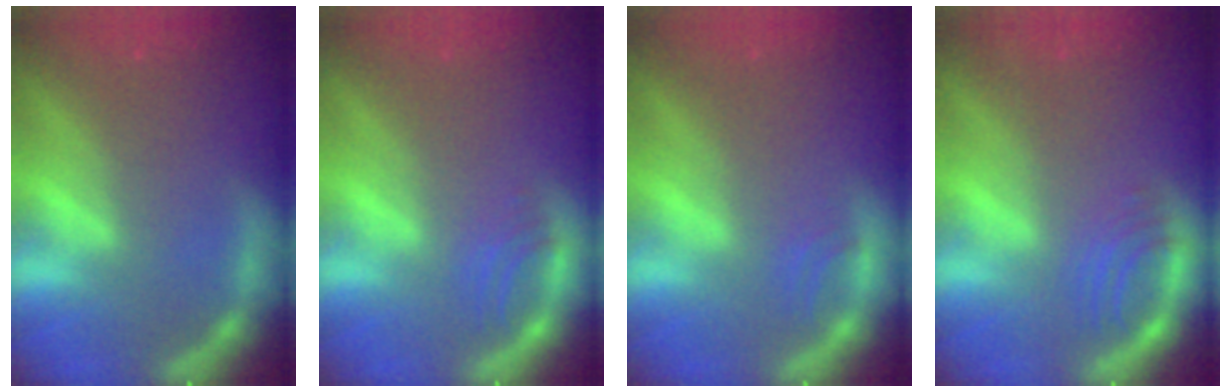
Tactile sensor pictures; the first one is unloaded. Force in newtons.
{"total": 2.0}
{"total": 0.9}
{"total": 2.9}